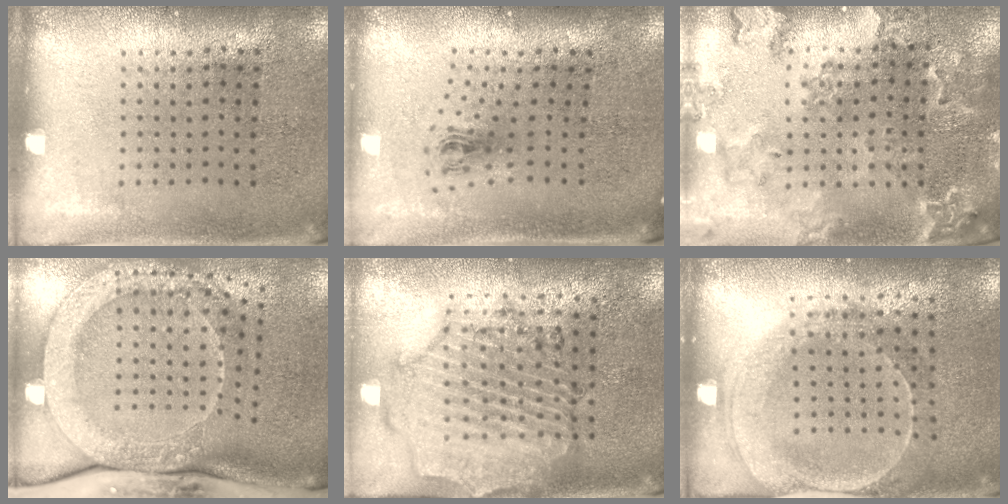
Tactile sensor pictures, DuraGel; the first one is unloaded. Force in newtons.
{"total": 1.0, "press": 0.4, "slide": 0.9}
{"total": 1.9, "press": 1.9, "slide": 0.2}
{"total": 3.0, "press": 2.3, "slide": 1.9}
{"total": 1.6, "press": 1.6, "slide": 0.3}
{"total": 1.8, "press": 1.8, "slide": 0.5}